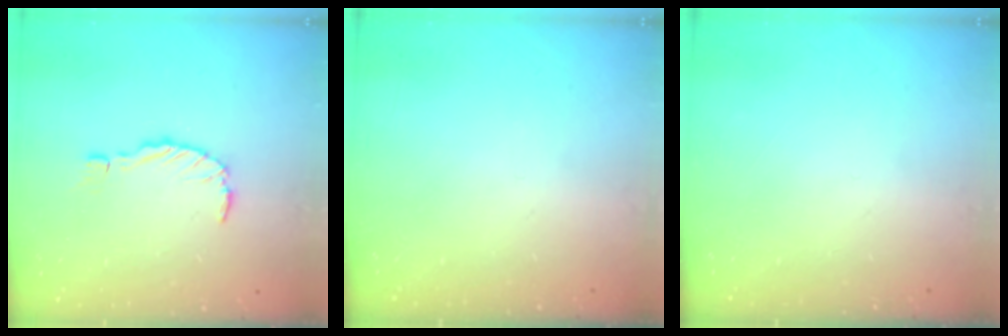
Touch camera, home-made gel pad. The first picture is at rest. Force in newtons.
{"total": 0.0}
{"total": 0.0}